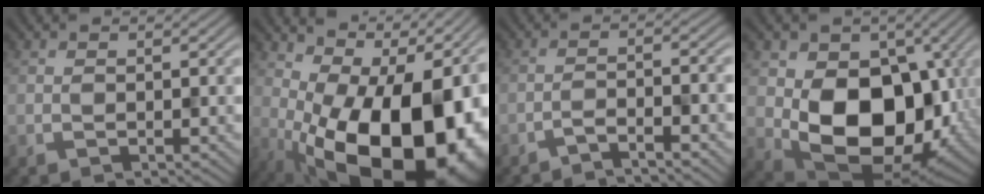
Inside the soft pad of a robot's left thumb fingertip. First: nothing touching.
{"total": 20.4, "force": [-3.6, 11.1, 16.8], "torque": [-0.198, -0.003, -0.046]}
{"total": 3.1, "force": [-2.6, 0.2, 1.6], "torque": [-0.019, 0.011, -0.056]}
{"total": 13.2, "force": [-0.6, 9.7, 8.8], "torque": [-0.144, -0.037, 0.002]}